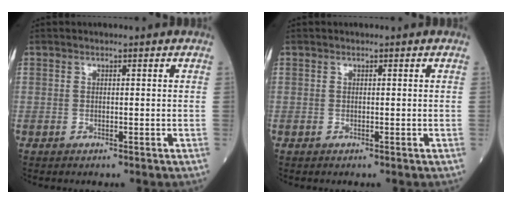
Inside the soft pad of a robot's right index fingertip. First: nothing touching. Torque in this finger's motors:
{"motor_torque": [0.00, 0.00, 0.00, 0.00]}